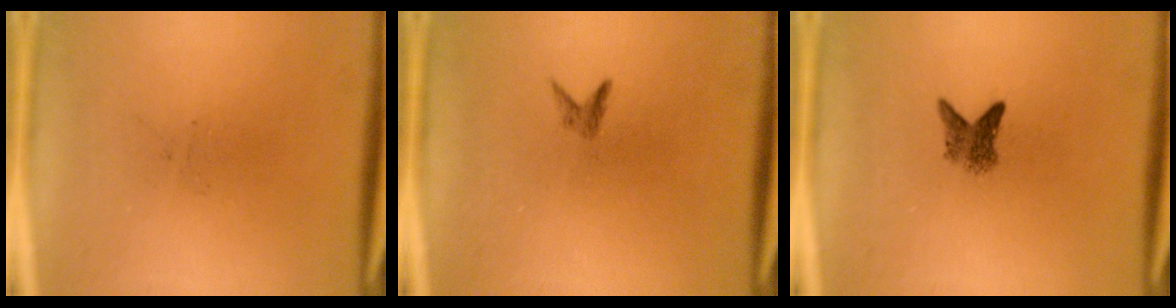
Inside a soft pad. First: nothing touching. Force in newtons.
{"total": 0.8}
{"total": 2.6}